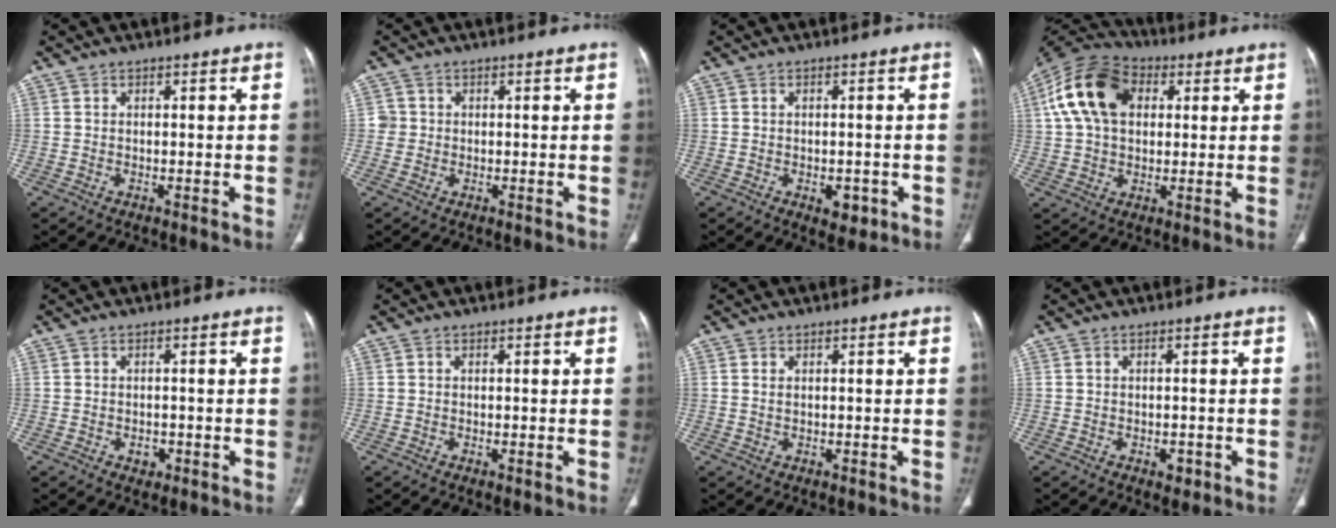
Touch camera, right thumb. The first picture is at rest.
{"total": 2.0, "force": [-0.1, 2.0, 0.2], "torque": [0.010, 0.007, -0.003]}
{"total": 3.6, "force": [-1.3, 2.1, 2.6], "torque": [-0.022, 0.002, -0.008]}
{"total": 15.6, "force": [4.0, 10.6, 10.8], "torque": [-0.194, 0.021, 0.064]}
{"total": 1.7, "force": [-0.7, 1.3, 0.9], "torque": [-0.007, 0.003, -0.004]}
{"total": 0.0}
{"total": 1.1, "force": [0.3, 0.6, 0.8], "torque": [-0.021, 0.002, 0.011]}
{"total": 1.9, "force": [-0.9, 1.2, 1.2], "torque": [-0.009, 0.002, -0.007]}